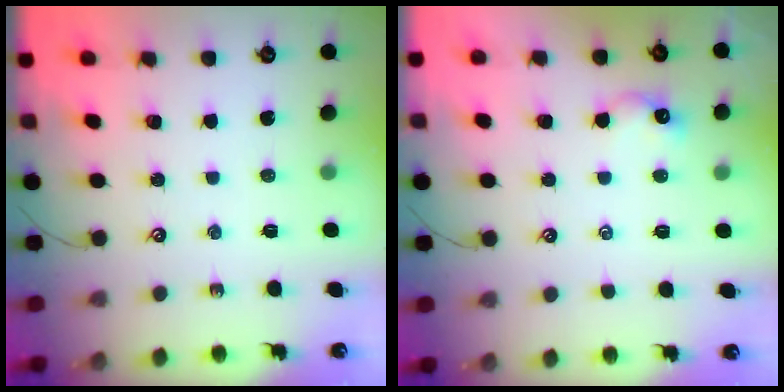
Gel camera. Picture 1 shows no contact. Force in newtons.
{"total": 2.9, "press": 2.8, "slide": 0.7}